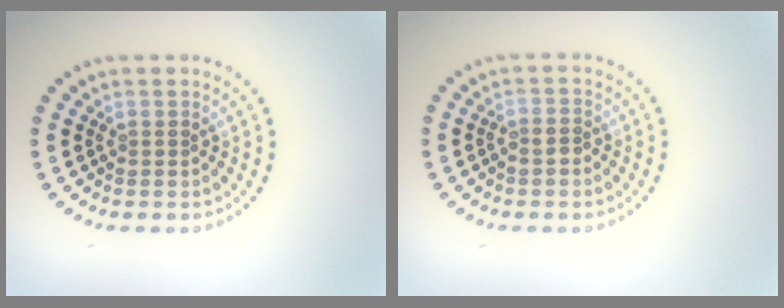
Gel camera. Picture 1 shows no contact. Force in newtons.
{"total": 1.1, "press": 0.8, "slide": 0.8}